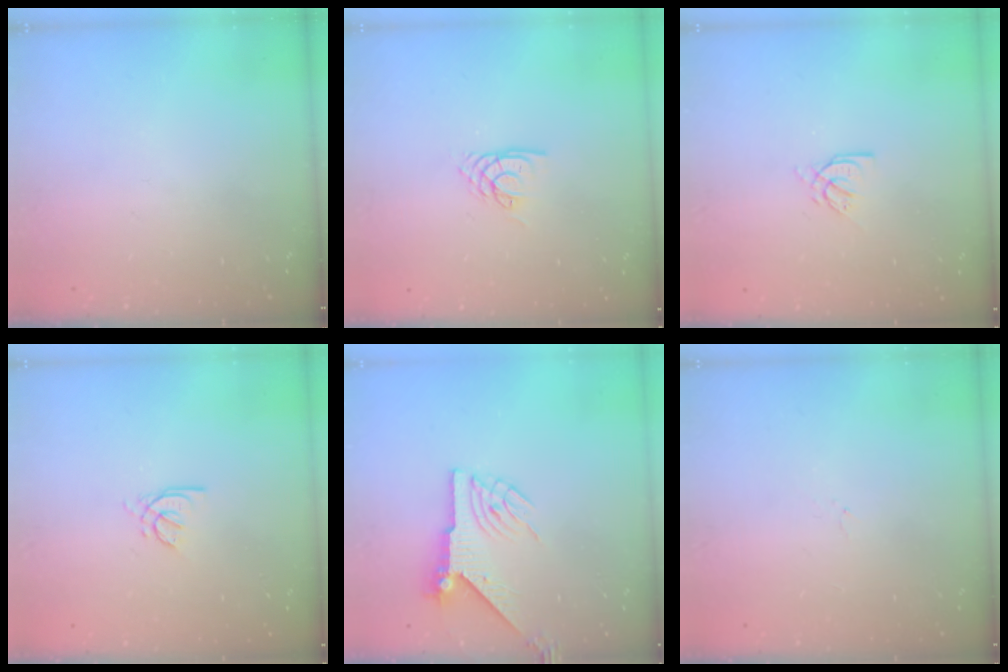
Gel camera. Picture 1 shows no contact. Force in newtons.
{"total": 3.2, "press": 3.2, "slide": 0.2}
{"total": 4.2, "press": 4.2, "slide": 0.2}
{"total": 2.1, "press": 2.0, "slide": 0.6}
{"total": 6.4, "press": 6.4, "slide": 0.7}
{"total": 0.0}